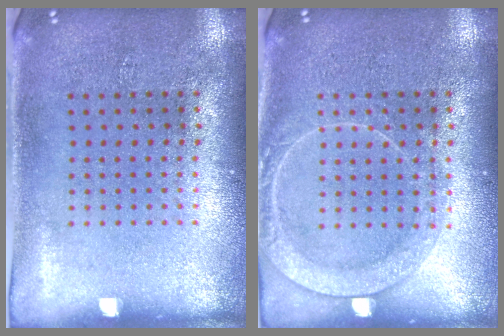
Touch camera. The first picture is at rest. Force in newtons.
{"total": 2.3, "press": 2.3, "slide": 0.3}